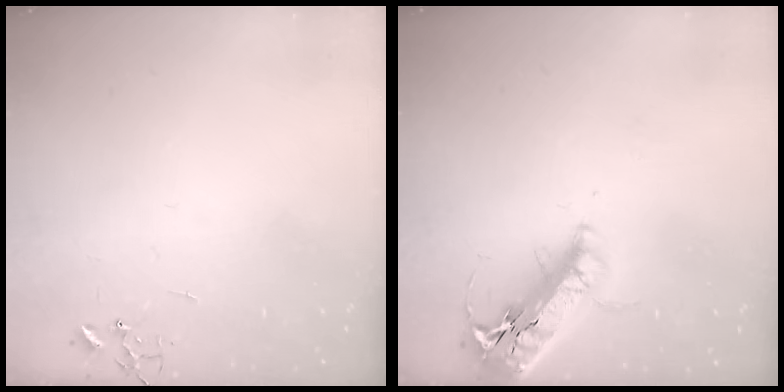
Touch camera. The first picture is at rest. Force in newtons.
{"total": 21.2, "press": 20.8, "slide": 4.0}